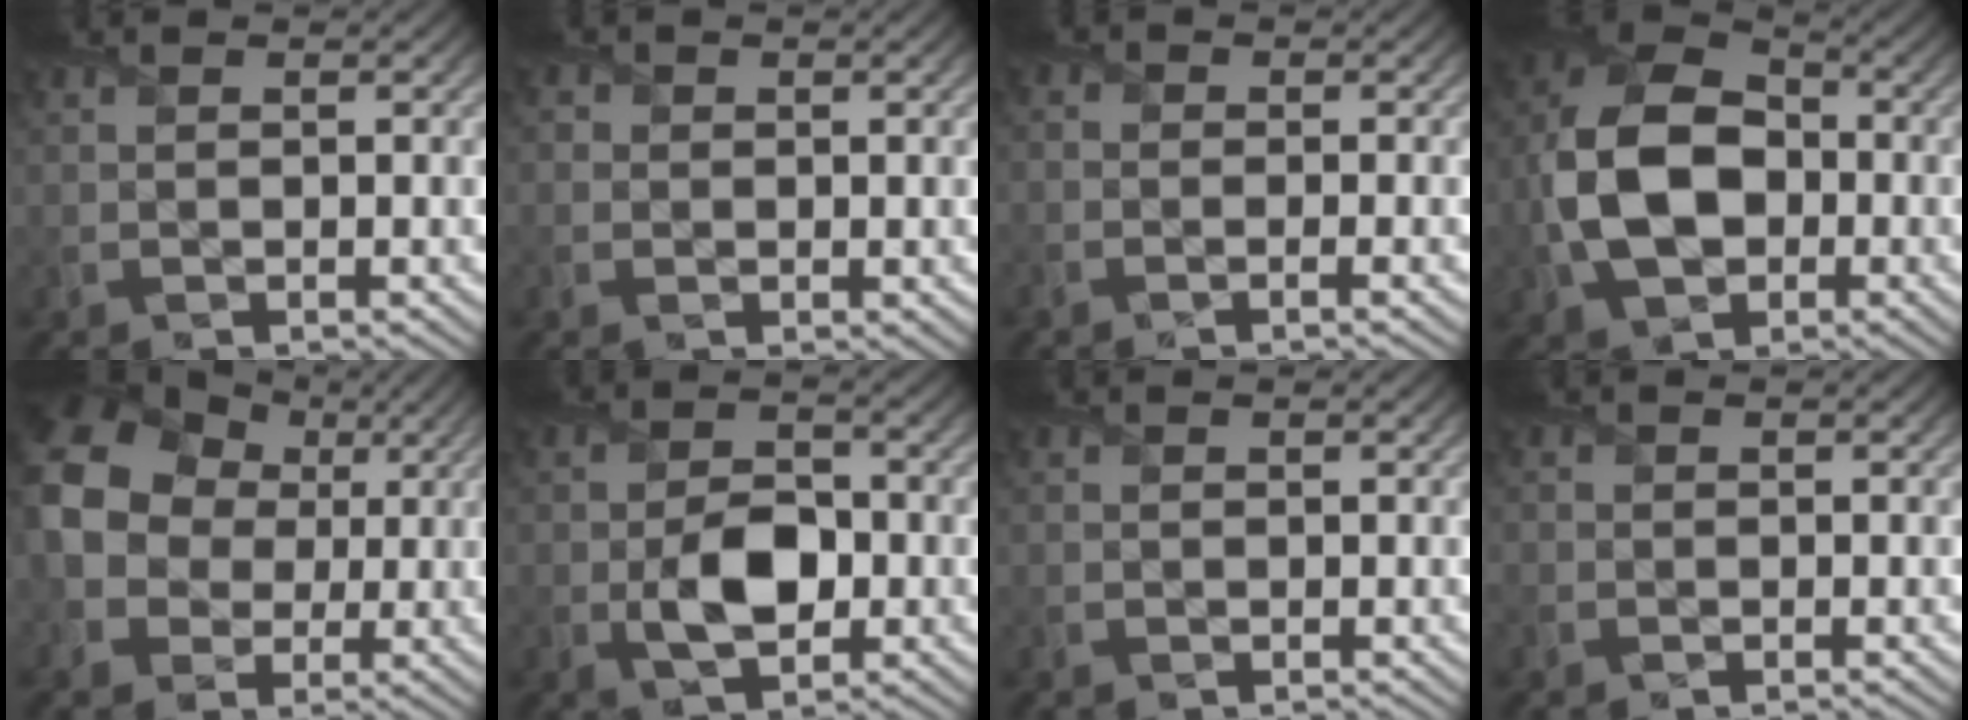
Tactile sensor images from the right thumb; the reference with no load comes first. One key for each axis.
{"total": 1.2, "fx": 0.2, "fy": 1.2, "fz": 0.4, "tx": -0.015, "ty": 0.003, "tz": 0.003}
{"total": 1.3, "fx": -0.8, "fy": 0.1, "fz": 1.0, "tx": -0.018, "ty": -0.001, "tz": -0.024}
{"total": 13.2, "fx": -2.0, "fy": 9.1, "fz": 9.4, "tx": -0.219, "ty": -0.011, "tz": -0.043}
{"total": 16.3, "fx": 2.1, "fy": 14.0, "fz": 8.1, "tx": -0.222, "ty": 0.018, "tz": 0.014}
{"total": 5.5, "fx": -1.0, "fy": 3.2, "fz": 4.3, "tx": -0.087, "ty": -0.006, "tz": -0.020}
{"total": 0.6, "fx": -0.2, "fy": 0.5, "fz": 0.0, "tx": 0.002, "ty": -0.004, "tz": -0.005}
{"total": 0.7, "fx": -0.4, "fy": 0.6, "fz": 0.0, "tx": 0.007, "ty": 0.000, "tz": -0.011}